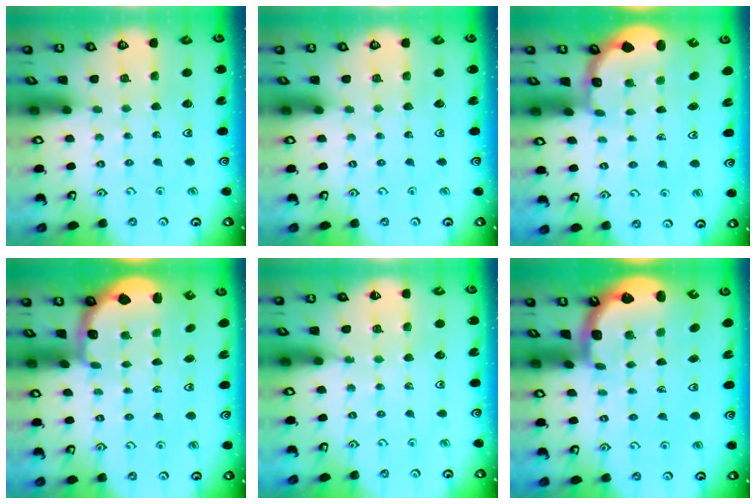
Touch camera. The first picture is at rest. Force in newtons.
{"total": 0.0}
{"total": 2.7, "press": 2.1, "slide": 1.7}
{"total": 2.5, "press": 1.3, "slide": 2.1}
{"total": 6.5, "press": 6.4, "slide": 1.3}
{"total": 2.7, "press": 1.5, "slide": 2.3}